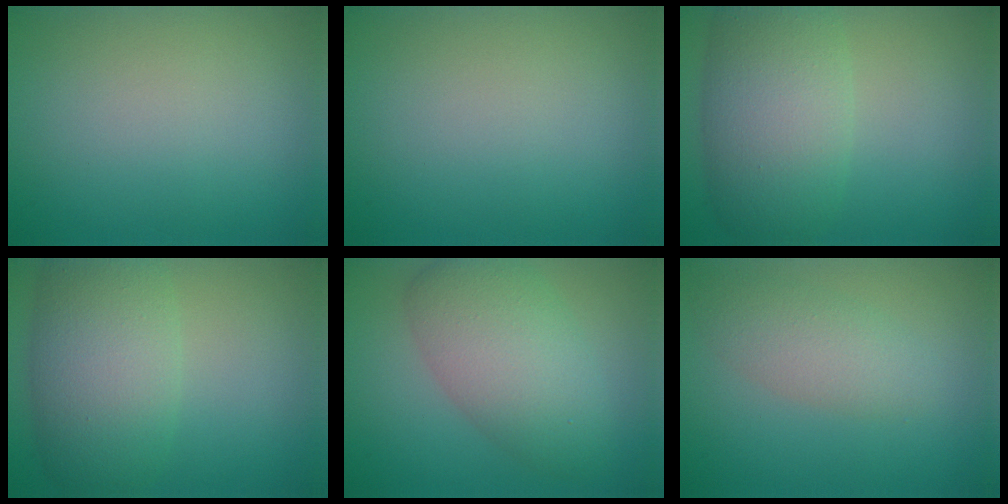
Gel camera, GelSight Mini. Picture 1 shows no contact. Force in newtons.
{"total": 0.0}
{"total": 7.3, "press": 7.3, "slide": 0.7}
{"total": 7.2, "press": 7.2, "slide": 0.6}
{"total": 6.3, "press": 6.3, "slide": 0.3}
{"total": 3.2, "press": 3.2, "slide": 0.3}